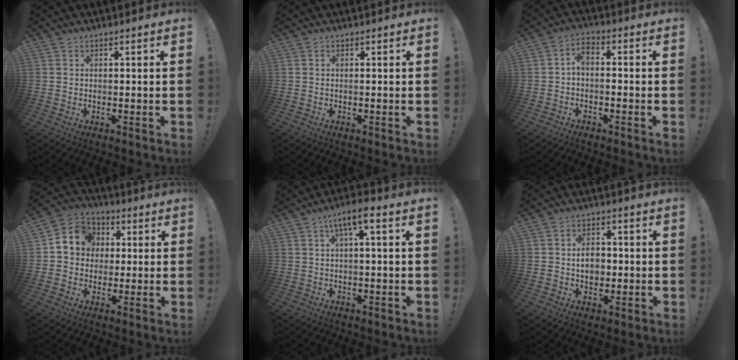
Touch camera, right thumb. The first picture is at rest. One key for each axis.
{"total": 0.0}
{"total": 3.8, "fx": -1.0, "fy": 2.0, "fz": 3.1, "tx": -0.063, "ty": 0.005, "tz": -0.018}
{"total": 9.9, "fx": 1.6, "fy": 9.0, "fz": 3.7, "tx": -0.048, "ty": 0.005, "tz": 0.037}
{"total": 6.4, "fx": 2.0, "fy": 0.8, "fz": 6.0, "tx": -0.106, "ty": -0.005, "tz": 0.030}
{"total": 6.6, "fx": -0.2, "fy": 5.1, "fz": 4.2, "tx": -0.059, "ty": 0.004, "tz": -0.006}